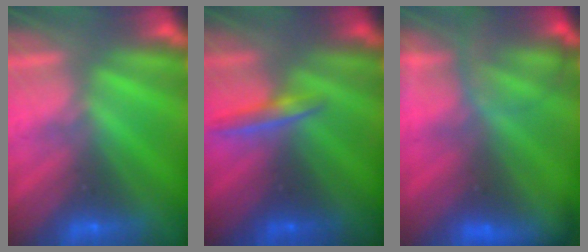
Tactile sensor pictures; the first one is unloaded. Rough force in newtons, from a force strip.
{"total": 1.7}
{"total": 6.7}